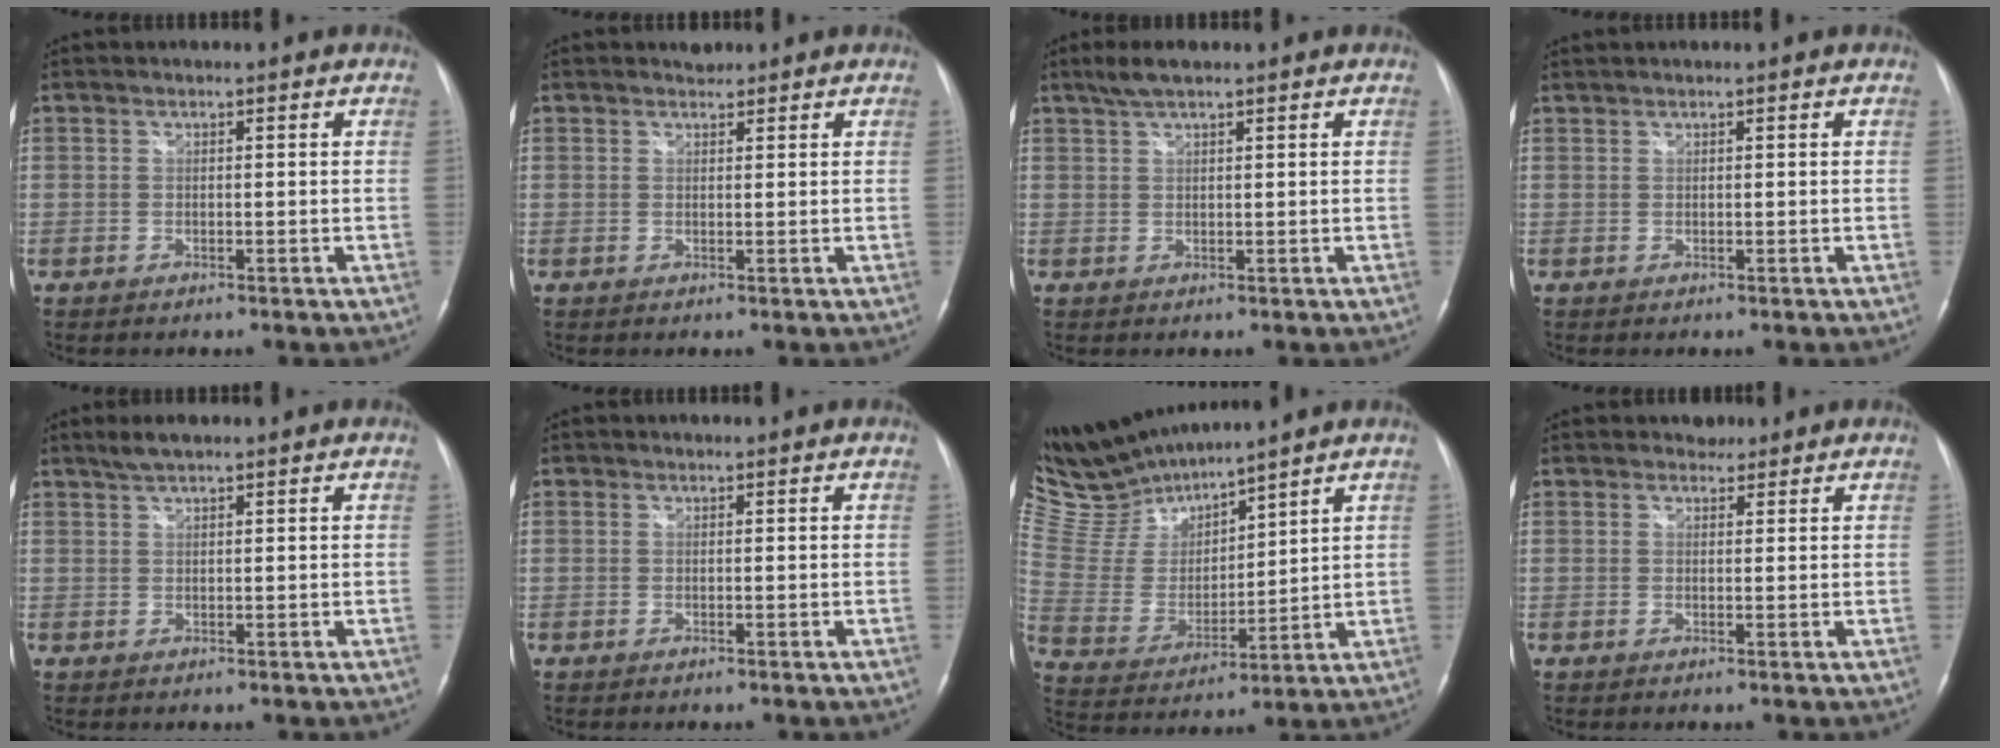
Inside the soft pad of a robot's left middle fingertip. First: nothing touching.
{"total": 1.2, "force": [1.1, 0.5, 0.0], "torque": [-0.002, 0.003, 0.014]}
{"total": 3.2, "force": [2.4, 0.4, 2.0], "torque": [-0.047, 0.008, 0.050]}
{"total": 0.6, "force": [0.6, 0.0, 0.1], "torque": [-0.006, 0.009, 0.017]}
{"total": 2.6, "force": [2.1, 0.3, 1.4], "torque": [-0.033, 0.005, 0.041]}
{"total": 0.0}
{"total": 11.8, "force": [11.6, 0.8, 2.1], "torque": [-0.071, 0.004, 0.252]}
{"total": 1.7, "force": [1.4, 1.1, -0.1], "torque": [0.002, 0.002, 0.016]}